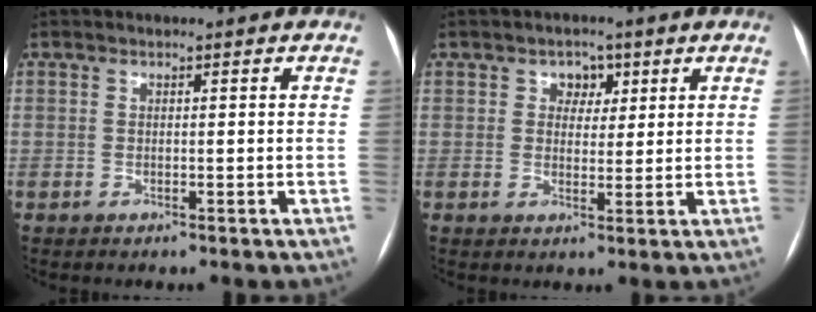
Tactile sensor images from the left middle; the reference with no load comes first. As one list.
[{"total": 3.3, "force": [1.5, 2.5, 1.4], "torque": [-0.013, 0.005, 0.021]}]